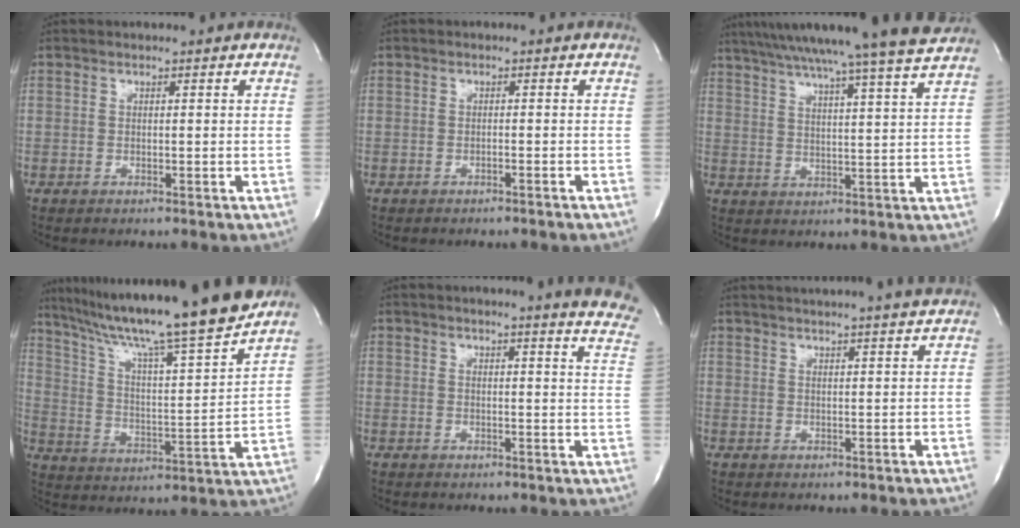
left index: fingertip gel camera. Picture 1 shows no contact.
{"total": 1.3, "force": [-1.1, -0.2, 0.7], "torque": [-0.017, 0.004, -0.010]}
{"total": 22.1, "force": [19.4, -2.0, 10.4], "torque": [-0.181, -0.022, 0.265]}
{"total": 21.8, "force": [18.5, -1.3, 11.4], "torque": [-0.191, -0.025, 0.288]}
{"total": 12.0, "force": [10.6, -0.3, 5.5], "torque": [-0.055, -0.071, 0.093]}
{"total": 13.8, "force": [12.9, -1.1, 4.8], "torque": [-0.087, -0.011, 0.163]}